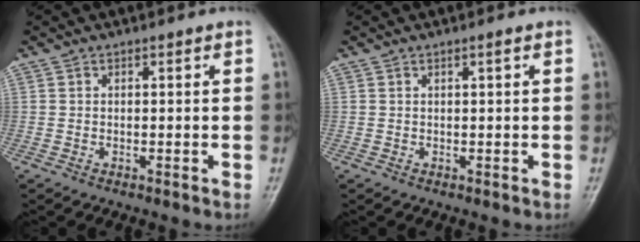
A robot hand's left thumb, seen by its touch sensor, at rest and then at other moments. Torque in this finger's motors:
{"motor_torque": [-0.30, 0.24, -0.37, -0.10, 0.05]}